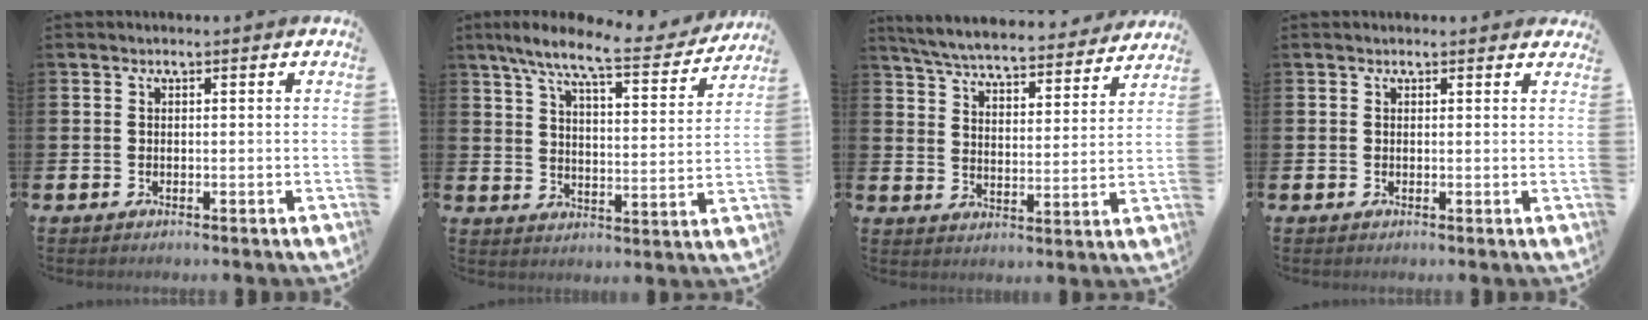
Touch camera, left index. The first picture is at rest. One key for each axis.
{"total": 9.3, "fx": 7.9, "fy": 1.2, "fz": 4.6, "tx": -0.105, "ty": -0.045, "tz": 0.132}
{"total": 6.3, "fx": 6.1, "fy": 0.6, "fz": 1.5, "tx": -0.058, "ty": -0.044, "tz": 0.104}
{"total": 0.7, "fx": 0.6, "fy": 0.3, "fz": 0.1, "tx": 0.010, "ty": -0.003, "tz": 0.008}